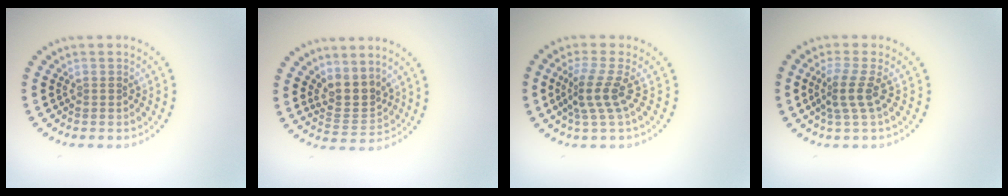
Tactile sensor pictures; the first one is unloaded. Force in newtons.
{"total": 3.0, "press": 2.1, "slide": 2.1}
{"total": 3.0, "press": 2.0, "slide": 2.3}
{"total": 2.7, "press": 1.9, "slide": 1.9}